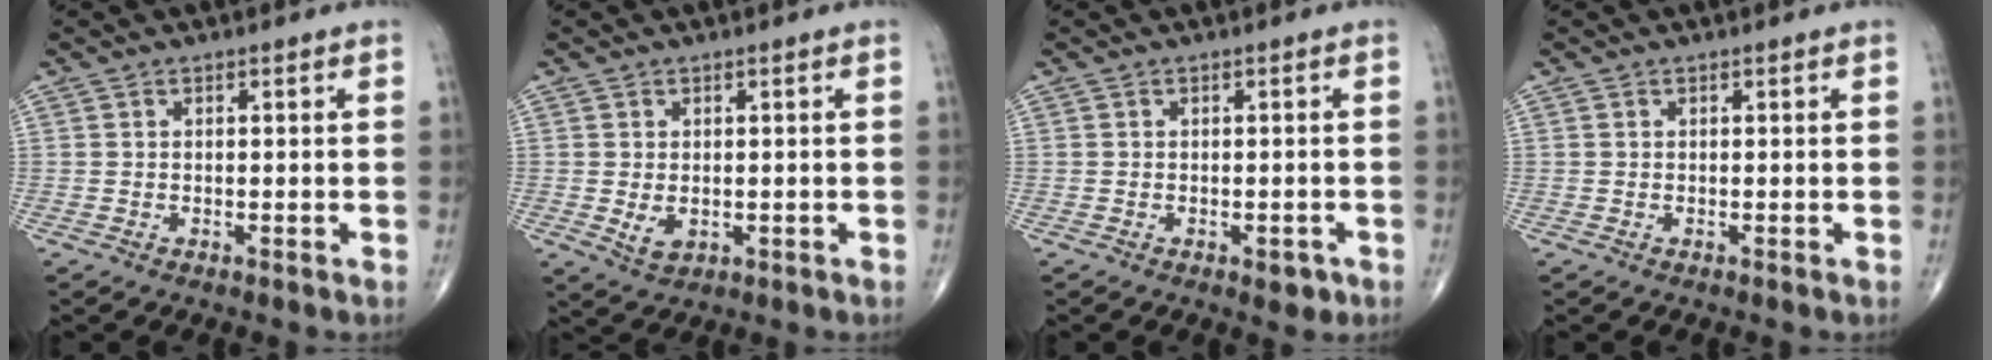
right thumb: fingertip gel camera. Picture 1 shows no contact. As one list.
[{"total": 3.2, "force": [-0.3, 2.2, 2.4], "torque": [-0.035, -0.006, 0.004]}, {"total": 2.5, "force": [-1.2, 1.3, 1.8], "torque": [-0.011, 0.002, -0.013]}, {"total": 0.0}]